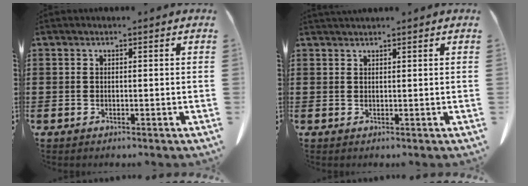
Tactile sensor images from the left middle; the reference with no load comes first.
{"total": 0.9, "force": [0.9, 0.0, 0.1], "torque": [-0.005, -0.002, 0.018]}